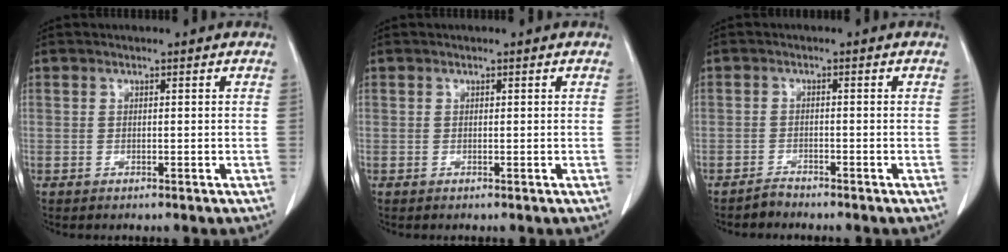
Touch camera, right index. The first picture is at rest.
{"total": 0.0}
{"total": 1.4, "force": [-1.4, 0.1, -0.1], "torque": [0.004, -0.003, -0.024]}